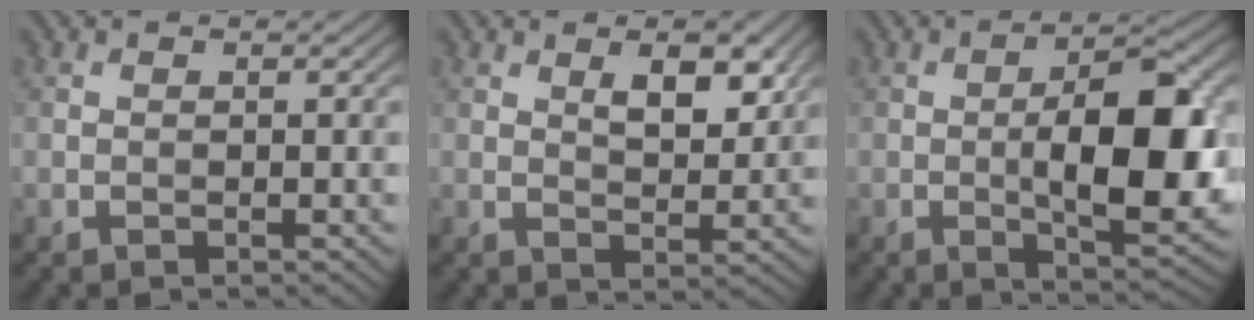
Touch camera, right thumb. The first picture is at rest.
{"total": 4.9, "force": [2.3, 2.2, 3.7], "torque": [-0.062, -0.006, 0.039]}
{"total": 11.3, "force": [-1.0, 4.2, 10.5], "torque": [-0.160, -0.002, -0.016]}